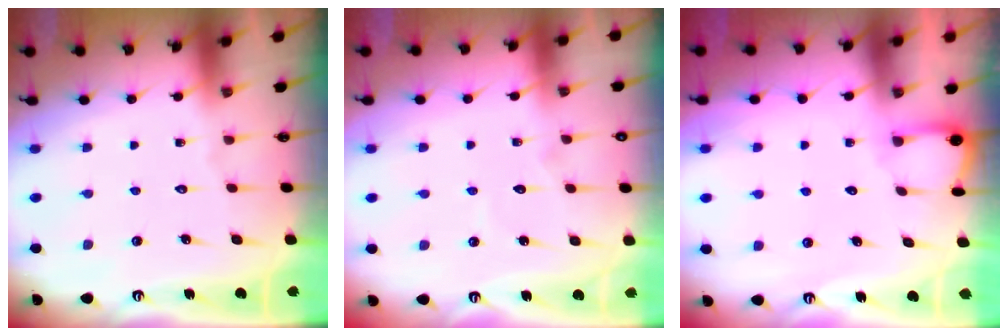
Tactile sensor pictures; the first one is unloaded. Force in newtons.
{"total": 4.5, "press": 4.5, "slide": 0.4}
{"total": 2.7, "press": 2.7, "slide": 0.2}